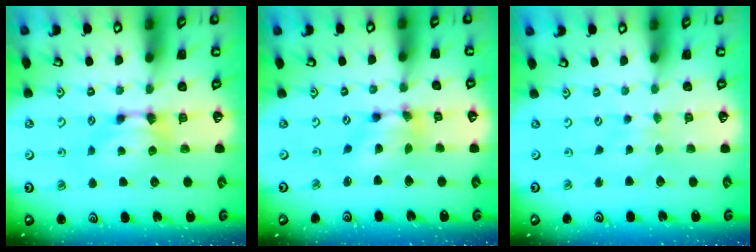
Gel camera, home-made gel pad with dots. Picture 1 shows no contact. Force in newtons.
{"total": 5.3, "press": 4.9, "slide": 1.8}
{"total": 2.4, "press": 2.4, "slide": 0.1}